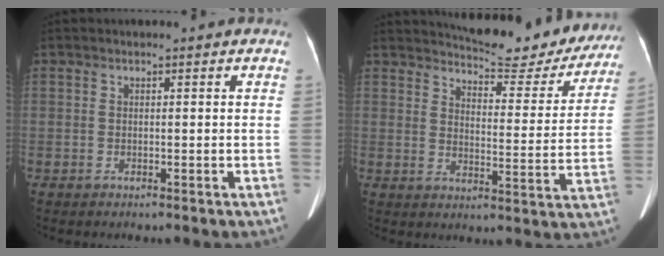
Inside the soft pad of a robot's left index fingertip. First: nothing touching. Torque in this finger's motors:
{"motor_torque": [0.29, -0.52, 0.15, 0.02]}